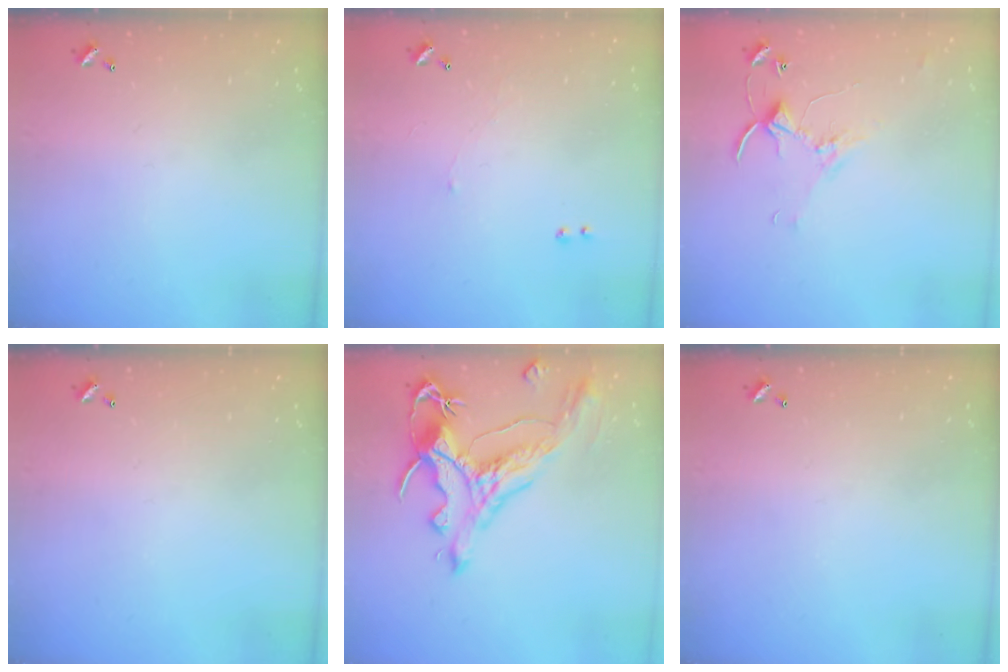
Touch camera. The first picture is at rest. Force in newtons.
{"total": 1.2, "press": 1.0, "slide": 0.6}
{"total": 2.8, "press": 2.8, "slide": 0.4}
{"total": 0.0}
{"total": 3.8, "press": 3.4, "slide": 1.7}
{"total": 0.0}